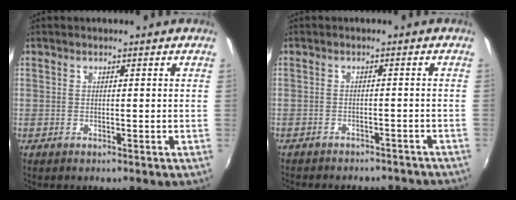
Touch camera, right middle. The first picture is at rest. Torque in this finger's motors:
{"motor_torque": [0.98, -1.16, 0.31, 0.06]}